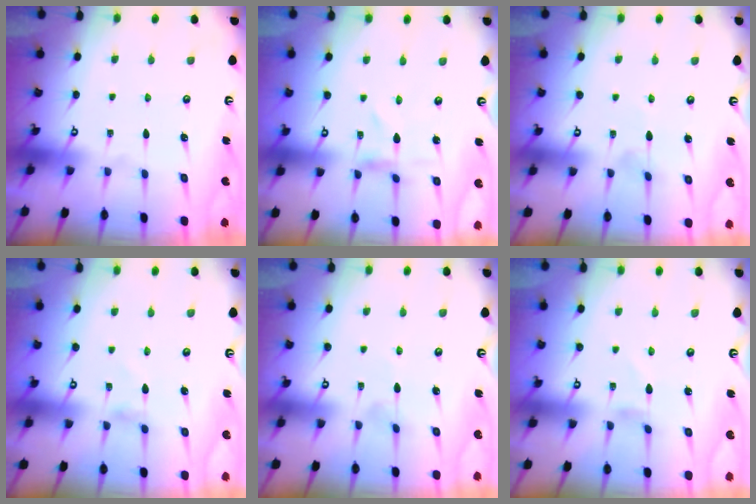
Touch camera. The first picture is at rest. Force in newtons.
{"total": 0.0}
{"total": 2.2, "press": 2.2, "slide": 0.3}
{"total": 0.9, "press": 0.9, "slide": 0.3}
{"total": 2.2, "press": 2.2, "slide": 0.3}
{"total": 0.7, "press": 0.7, "slide": 0.2}